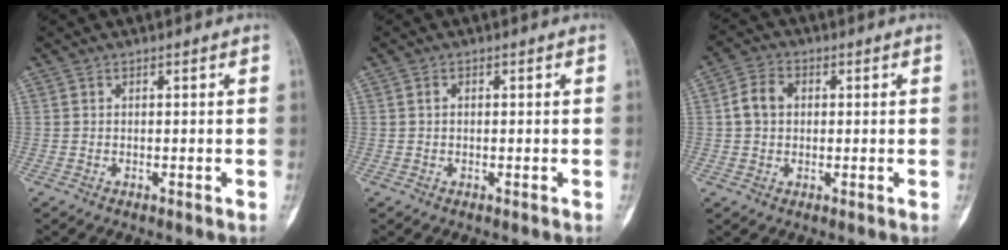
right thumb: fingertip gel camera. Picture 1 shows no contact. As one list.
[{"total": 0.7, "force": [0.1, 0.5, 0.5], "torque": [-0.012, 0.003, 0.001]}, {"total": 5.2, "force": [0.6, 4.1, 3.2], "torque": [-0.056, 0.014, 0.005]}]